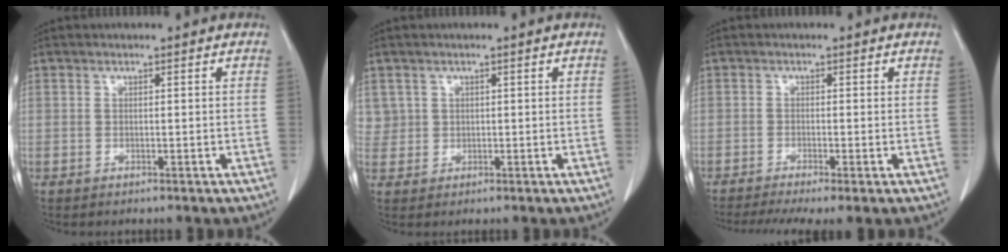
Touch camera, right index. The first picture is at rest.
{"total": 2.4, "force": [1.0, 2.1, -0.1], "torque": [0.019, 0.004, 0.012]}
{"total": 6.8, "force": [-4.8, 0.8, 4.7], "torque": [-0.074, -0.011, -0.079]}